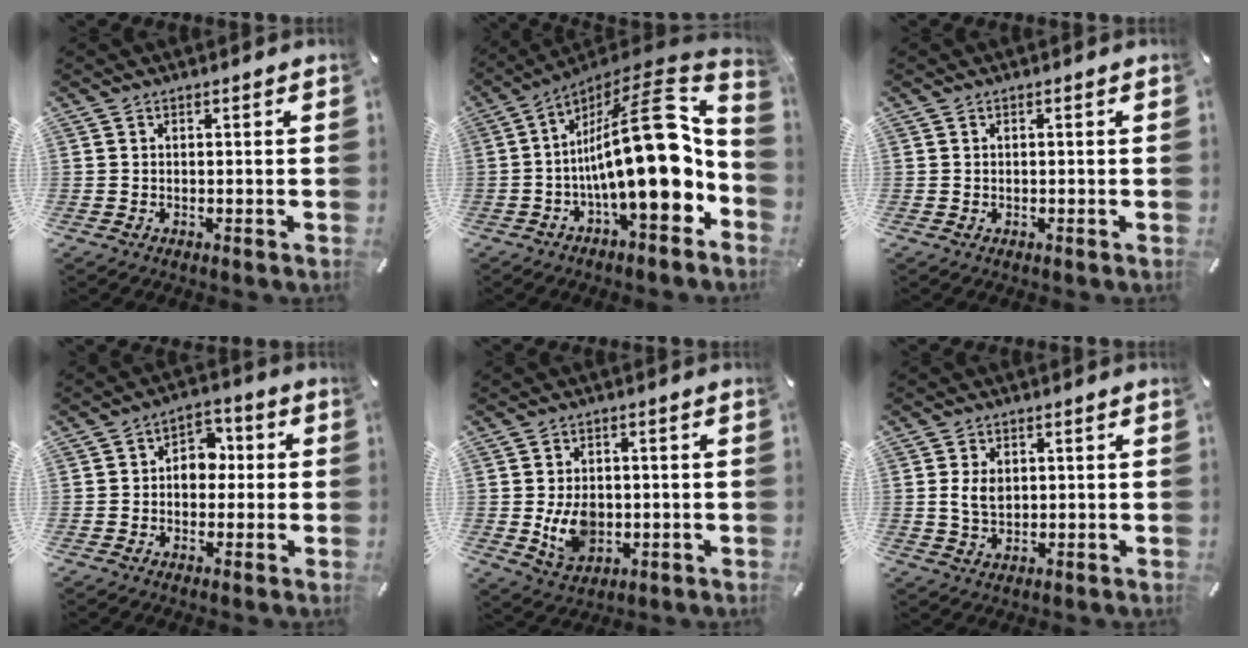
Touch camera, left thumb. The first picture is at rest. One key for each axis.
{"total": 27.2, "fx": -0.5, "fy": 9.0, "fz": 25.7, "tx": -0.420, "ty": -0.030, "tz": -0.016}
{"total": 0.0}
{"total": 6.2, "fx": -0.3, "fy": 5.2, "fz": 3.3, "tx": -0.040, "ty": 0.007, "tz": -0.011}
{"total": 8.4, "fx": -0.9, "fy": 6.4, "fz": 5.4, "tx": -0.104, "ty": -0.005, "tz": -0.017}
{"total": 4.6, "fx": 0.8, "fy": 3.4, "fz": 3.1, "tx": -0.062, "ty": 0.000, "tz": 0.010}